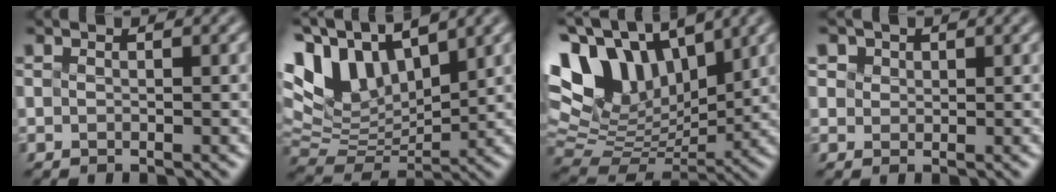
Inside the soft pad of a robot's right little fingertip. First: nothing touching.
{"total": 9.1, "force": [5.2, 4.8, 5.7], "torque": [-0.131, 0.021, 0.108]}
{"total": 12.4, "force": [5.8, 7.5, 8.0], "torque": [-0.184, 0.032, 0.119]}
{"total": 1.5, "force": [1.1, 1.0, -0.1], "torque": [-0.005, 0.006, 0.028]}